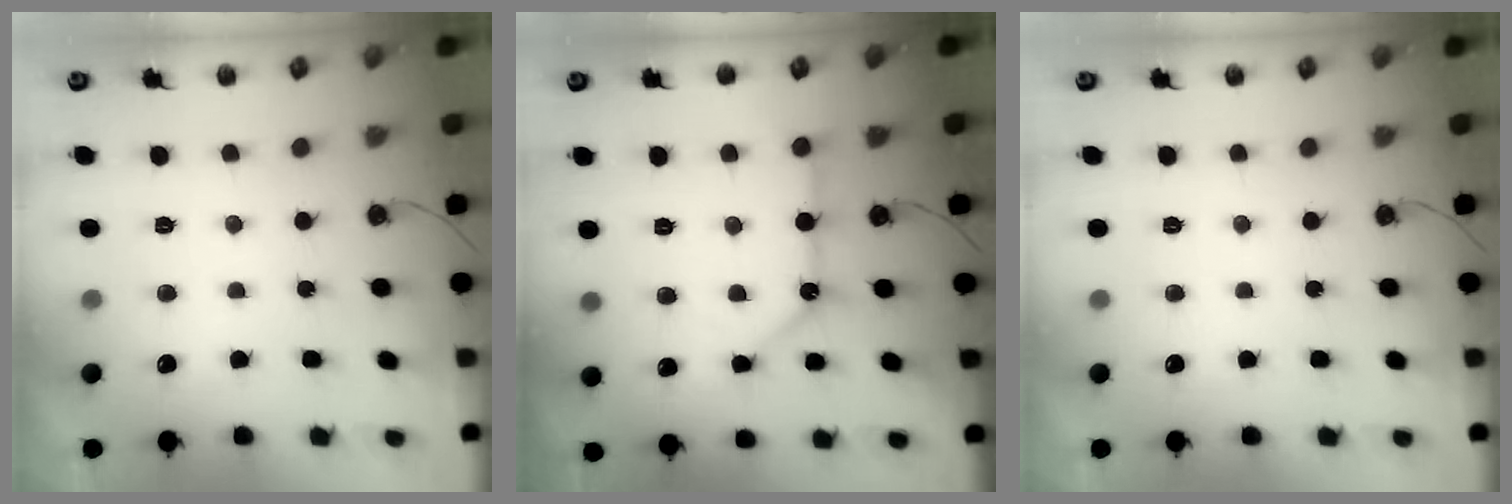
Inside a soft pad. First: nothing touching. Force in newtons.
{"total": 11.0, "press": 11.0, "slide": 0.1}
{"total": 0.0}